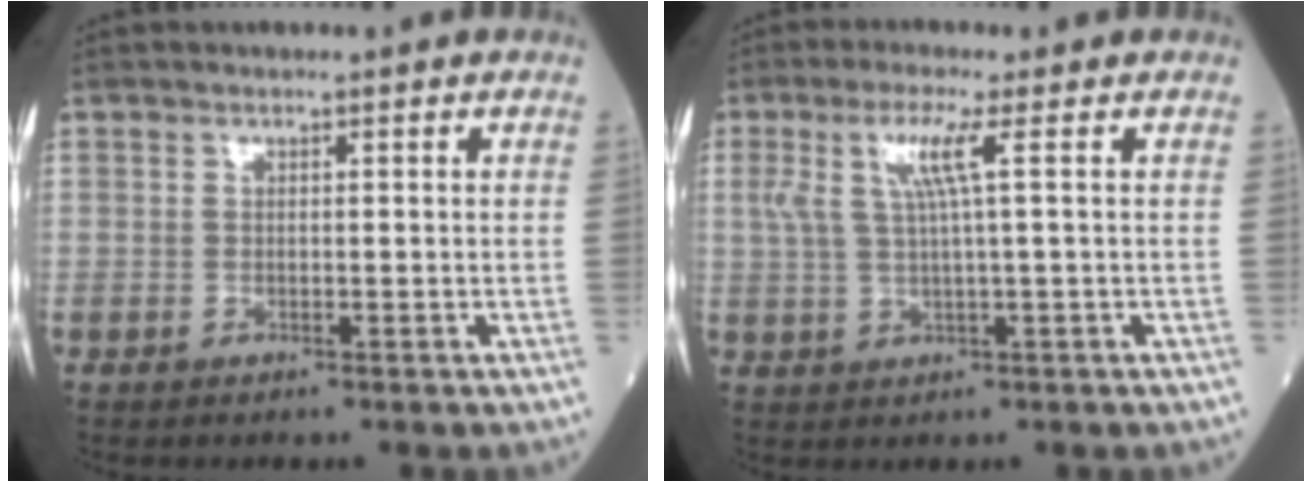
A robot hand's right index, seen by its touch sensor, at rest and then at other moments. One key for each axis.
{"total": 5.2, "fx": 1.6, "fy": -0.4, "fz": 4.9, "tx": -0.105, "ty": 0.012, "tz": 0.036}